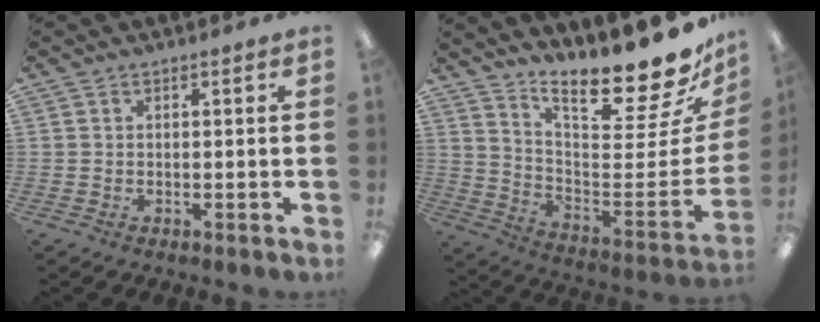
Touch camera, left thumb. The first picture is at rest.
{"total": 20.2, "force": [16.4, 3.3, 11.3], "torque": [-0.146, -0.144, 0.259]}